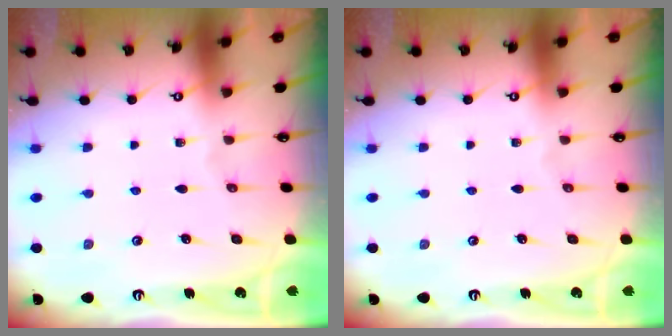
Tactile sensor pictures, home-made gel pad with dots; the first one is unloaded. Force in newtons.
{"total": 0.0}